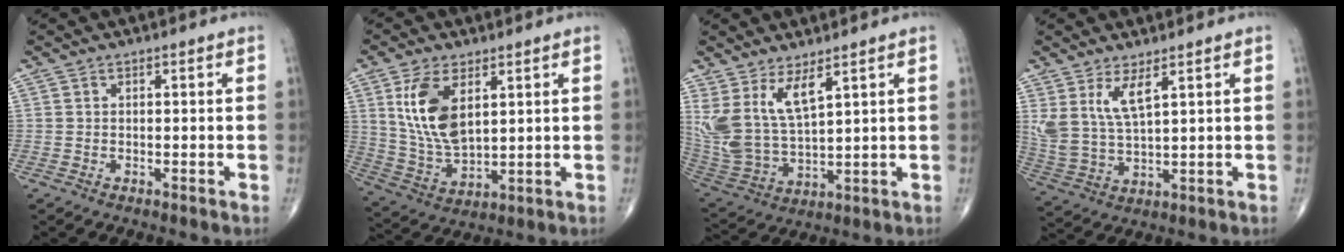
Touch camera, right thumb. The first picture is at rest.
{"total": 12.2, "force": [4.2, 6.2, 9.7], "torque": [-0.189, -0.020, 0.093]}
{"total": 11.8, "force": [6.2, 4.3, 9.1], "torque": [-0.194, -0.038, 0.144]}
{"total": 7.7, "force": [3.9, 2.4, 6.2], "torque": [-0.136, -0.025, 0.089]}